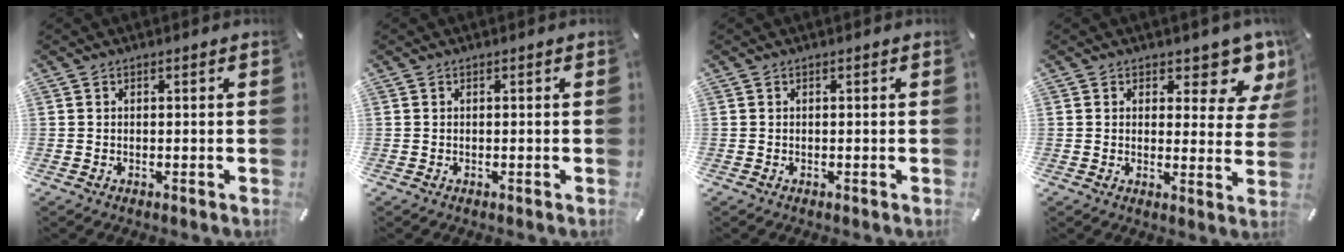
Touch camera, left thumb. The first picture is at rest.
{"total": 0.0}
{"total": 0.0}
{"total": 8.1, "force": [6.1, 3.8, 3.8], "torque": [-0.032, -0.053, 0.101]}